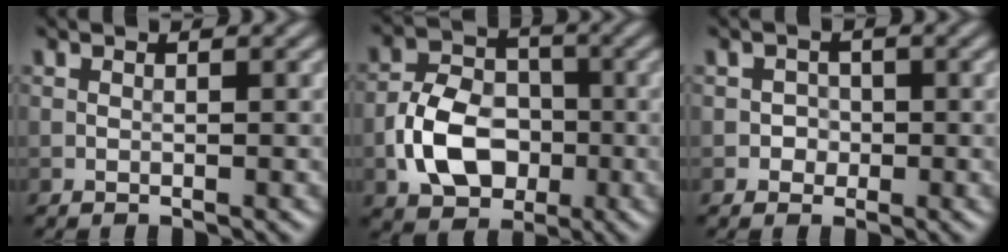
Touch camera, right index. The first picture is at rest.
{"total": 6.8, "force": [-2.1, 4.8, 4.3], "torque": [-0.079, 0.001, -0.042]}
{"total": 1.3, "force": [-0.3, 1.2, 0.2], "torque": [0.015, 0.001, -0.009]}